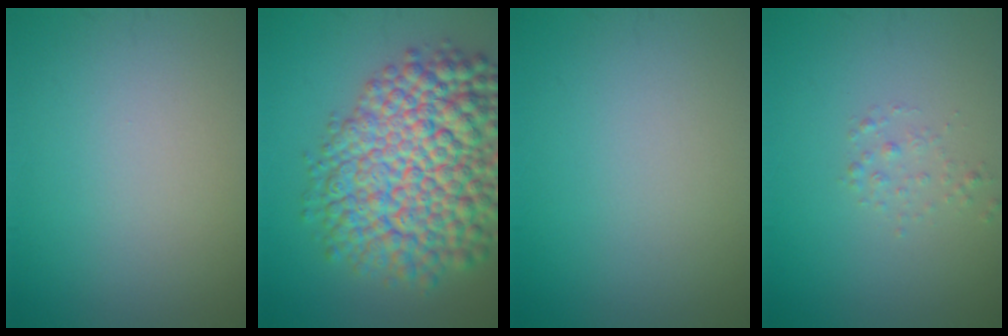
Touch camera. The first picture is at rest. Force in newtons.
{"total": 13.0, "press": 12.9, "slide": 0.5}
{"total": 0.0}
{"total": 1.0, "press": 1.0, "slide": 0.0}